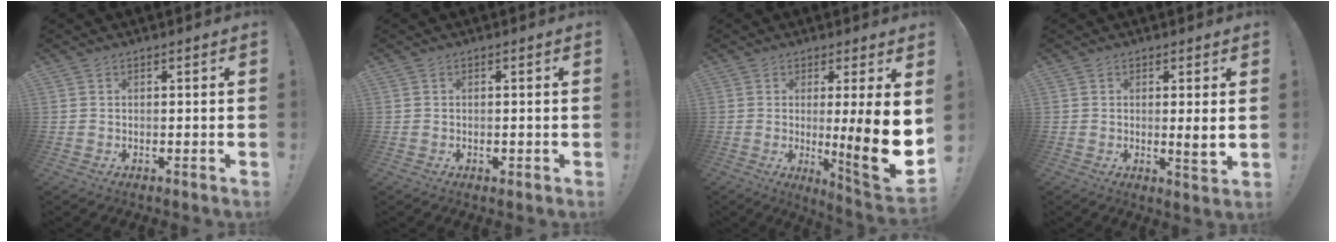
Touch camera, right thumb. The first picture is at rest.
{"total": 0.6, "force": [-0.1, 0.5, 0.2], "torque": [-0.003, 0.002, 0.000]}
{"total": 14.7, "force": [-0.7, 0.6, 14.7], "torque": [-0.197, -0.022, -0.006]}
{"total": 3.7, "force": [0.8, -0.3, 3.6], "torque": [-0.050, -0.015, 0.009]}